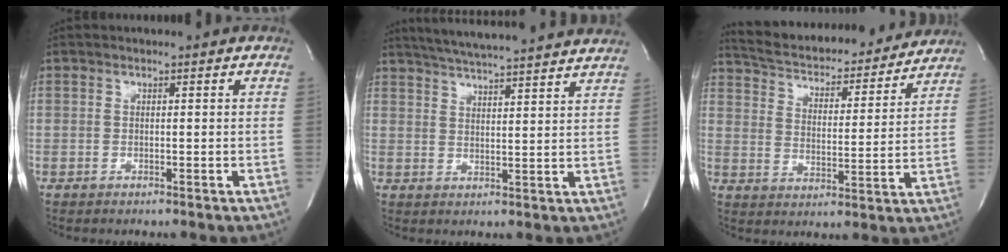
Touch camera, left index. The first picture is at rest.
{"total": 18.0, "force": [16.3, 0.2, 7.4], "torque": [-0.128, 0.005, 0.219]}
{"total": 21.2, "force": [19.6, 4.4, 6.8], "torque": [-0.116, -0.005, 0.279]}